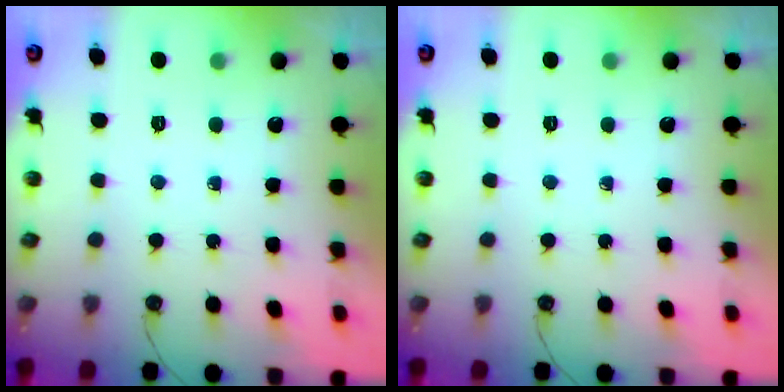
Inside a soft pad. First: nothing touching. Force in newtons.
{"total": 0.0}